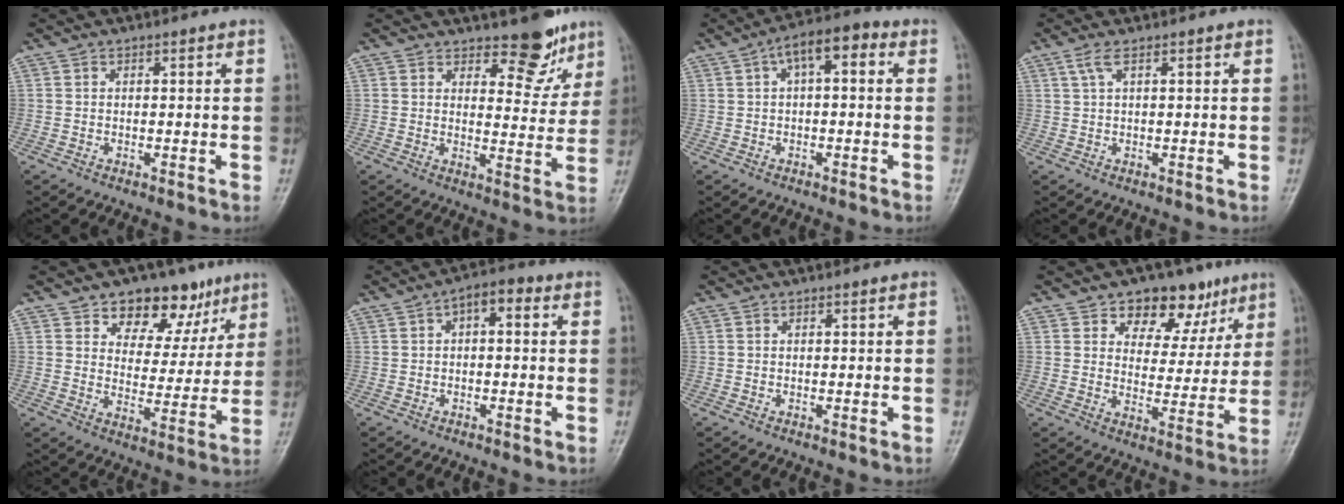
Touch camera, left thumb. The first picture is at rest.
{"total": 7.9, "force": [6.0, 3.5, 3.6], "torque": [-0.010, -0.045, 0.087]}
{"total": 7.4, "force": [1.9, 3.3, 6.4], "torque": [-0.090, 0.030, 0.017]}
{"total": 1.7, "force": [0.8, 0.2, 1.4], "torque": [-0.043, 0.012, 0.025]}
{"total": 13.0, "force": [8.1, 8.0, 6.3], "torque": [-0.031, -0.034, 0.118]}
{"total": 4.7, "force": [0.9, 2.4, 3.9], "torque": [-0.044, 0.021, 0.002]}
{"total": 0.0}
{"total": 11.7, "force": [7.1, 7.6, 5.6], "torque": [-0.022, -0.027, 0.101]}